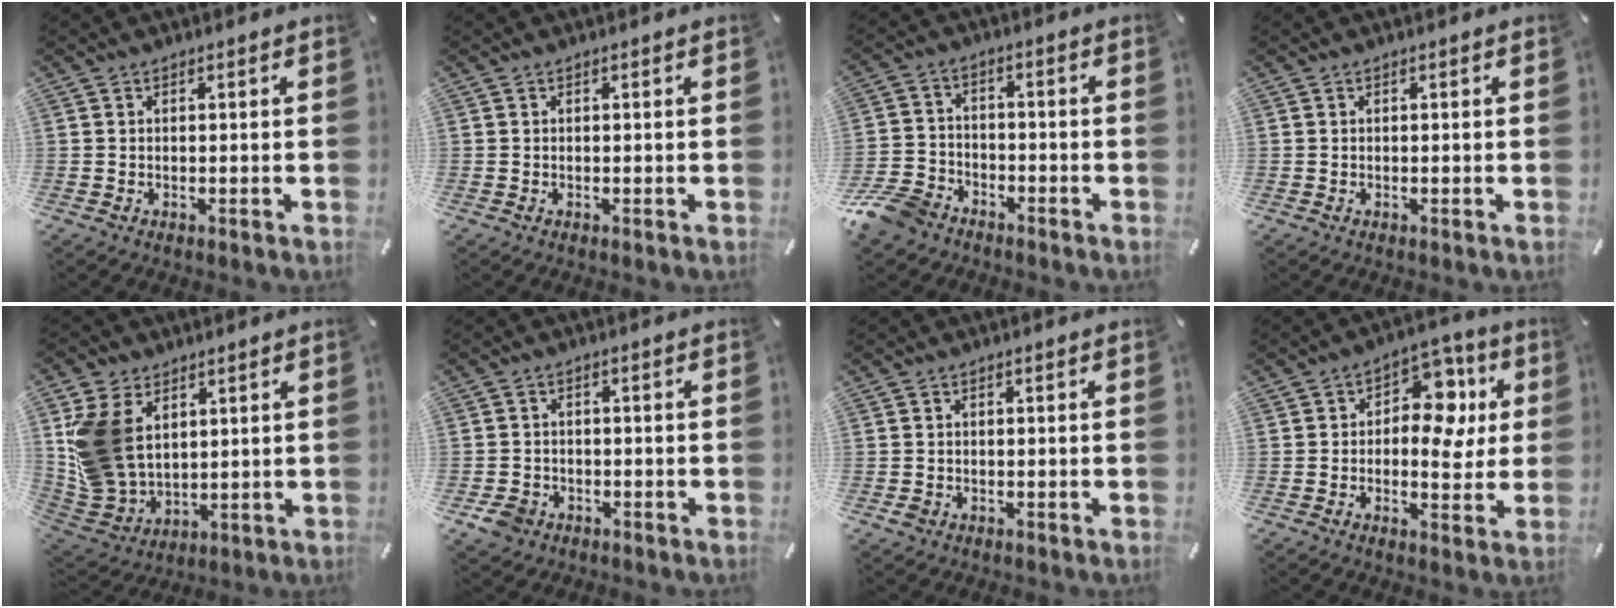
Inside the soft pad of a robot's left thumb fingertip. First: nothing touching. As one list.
[{"total": 0.0}, {"total": 8.8, "force": [-6.6, 5.1, 2.8], "torque": [-0.065, 0.036, -0.128]}, {"total": 0.0}, {"total": 14.4, "force": [4.2, 11.5, 7.7], "torque": [-0.190, -0.015, 0.081]}, {"total": 4.6, "force": [-2.4, 3.6, 1.5], "torque": [-0.041, 0.006, -0.047]}, {"total": 1.4, "force": [-0.5, 1.1, 0.6], "torque": [-0.011, 0.003, -0.011]}, {"total": 12.1, "force": [1.9, 8.4, 8.5], "torque": [-0.096, -0.016, 0.029]}]